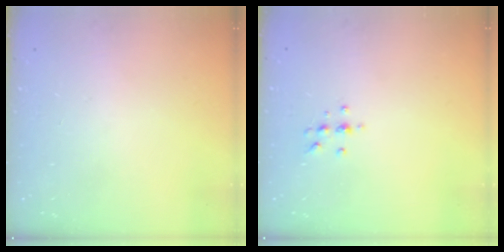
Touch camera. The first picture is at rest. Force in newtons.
{"total": 4.0, "press": 3.8, "slide": 1.2}